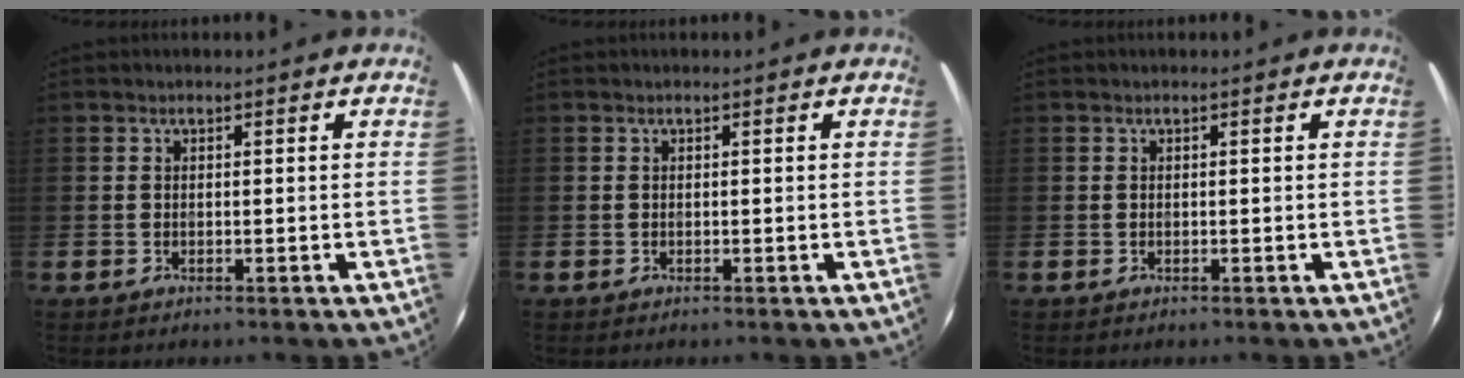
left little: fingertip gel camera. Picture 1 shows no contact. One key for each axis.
{"total": 0.0}
{"total": 0.0}